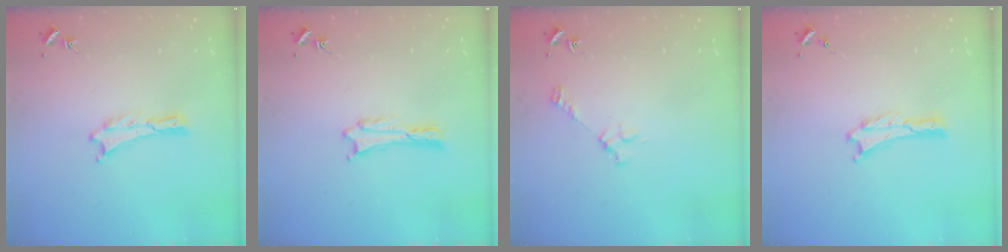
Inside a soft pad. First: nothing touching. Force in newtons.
{"total": 0.0}
{"total": 3.1, "press": 3.1, "slide": 0.2}
{"total": 0.0}